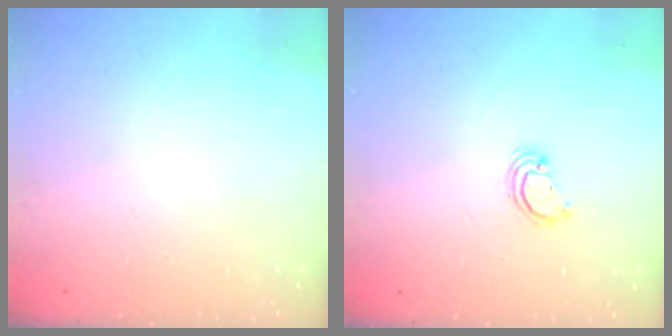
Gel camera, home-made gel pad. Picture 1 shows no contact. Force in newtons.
{"total": 2.8, "press": 2.8, "slide": 0.2}